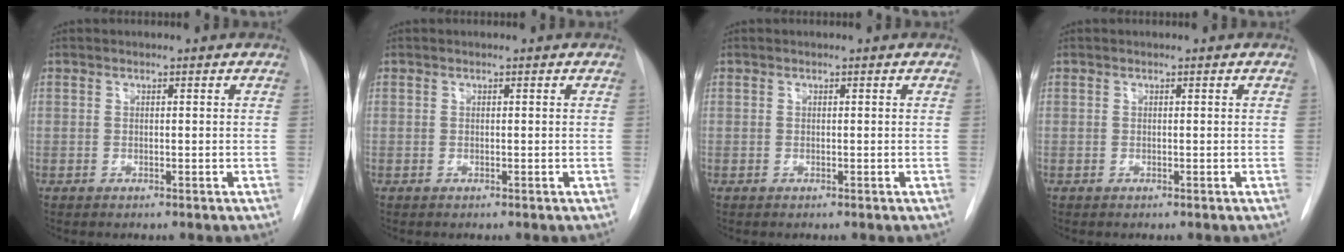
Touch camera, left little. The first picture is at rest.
{"total": 0.0}
{"total": 0.0}
{"total": 0.0}